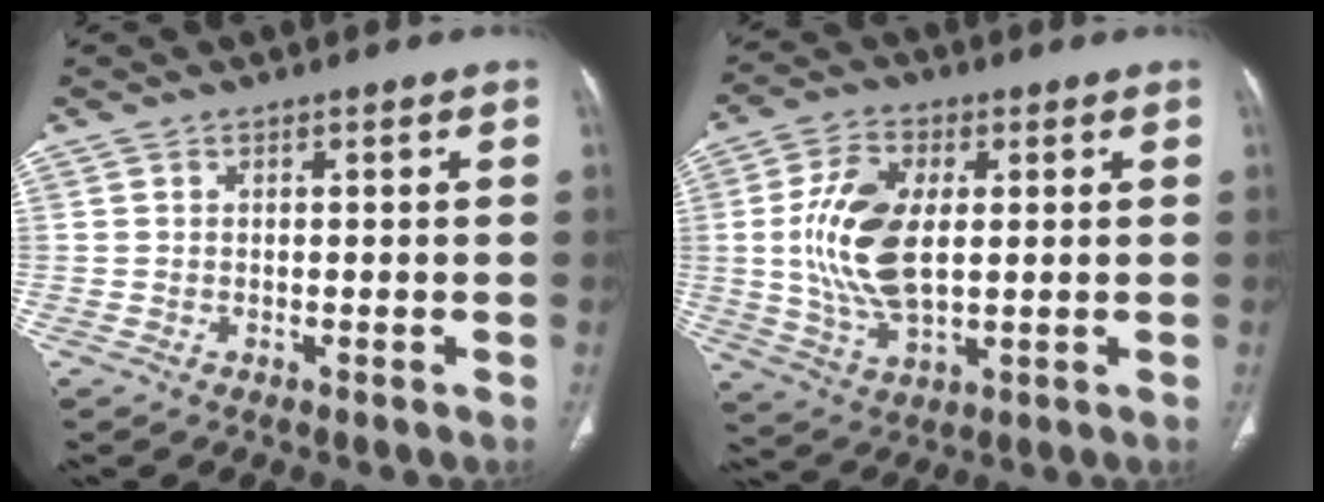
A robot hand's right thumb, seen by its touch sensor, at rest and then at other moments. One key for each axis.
{"total": 13.4, "fx": 1.2, "fy": 7.2, "fz": 11.3, "tx": -0.223, "ty": -0.003, "tz": 0.027}